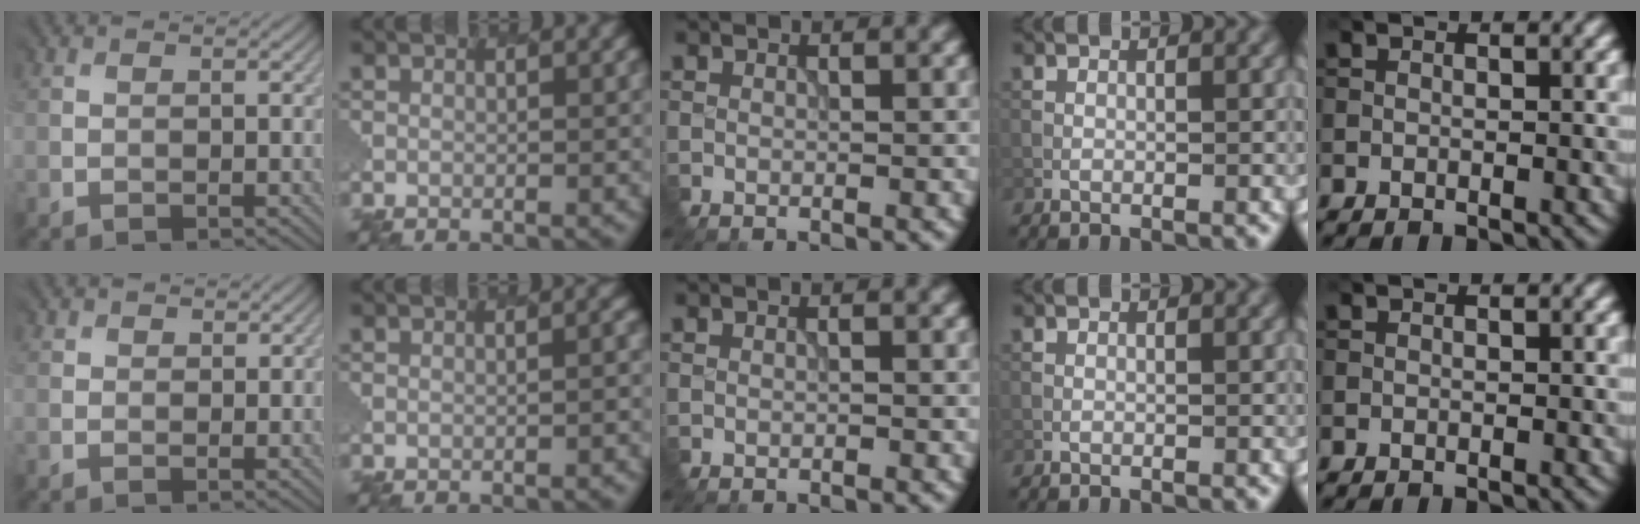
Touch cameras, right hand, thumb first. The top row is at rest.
{"thumb": {"total": 1.2, "force": [1.1, 0.4, -0.4], "torque": [0.002, 0.003, 0.015]}, "index": {"total": 1.8, "force": [-0.3, 0.6, 1.7], "torque": [-0.003, 0.009, -0.003]}}